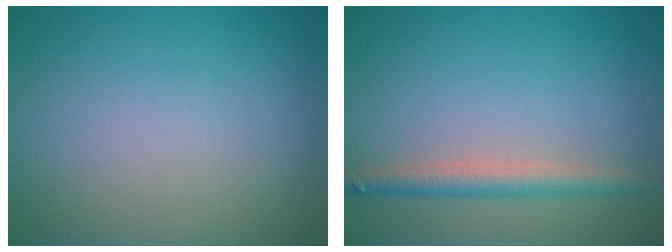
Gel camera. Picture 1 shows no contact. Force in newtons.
{"total": 2.6, "press": 2.6, "slide": 0.1}